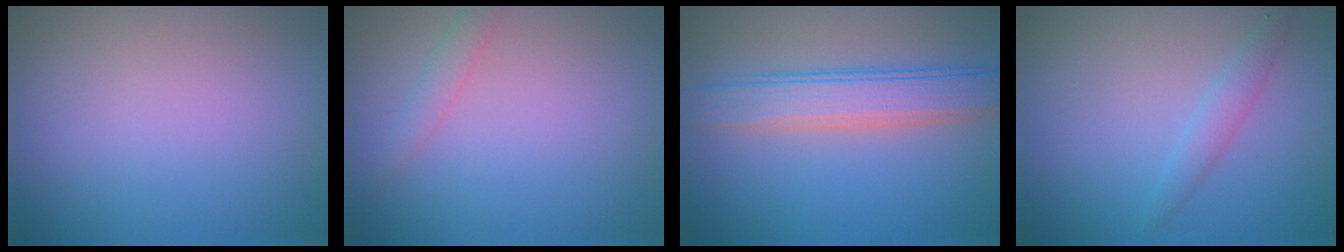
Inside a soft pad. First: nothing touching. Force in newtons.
{"total": 1.3, "press": 1.3, "slide": 0.1}
{"total": 4.4, "press": 4.4, "slide": 0.3}
{"total": 1.6, "press": 1.6, "slide": 0.1}